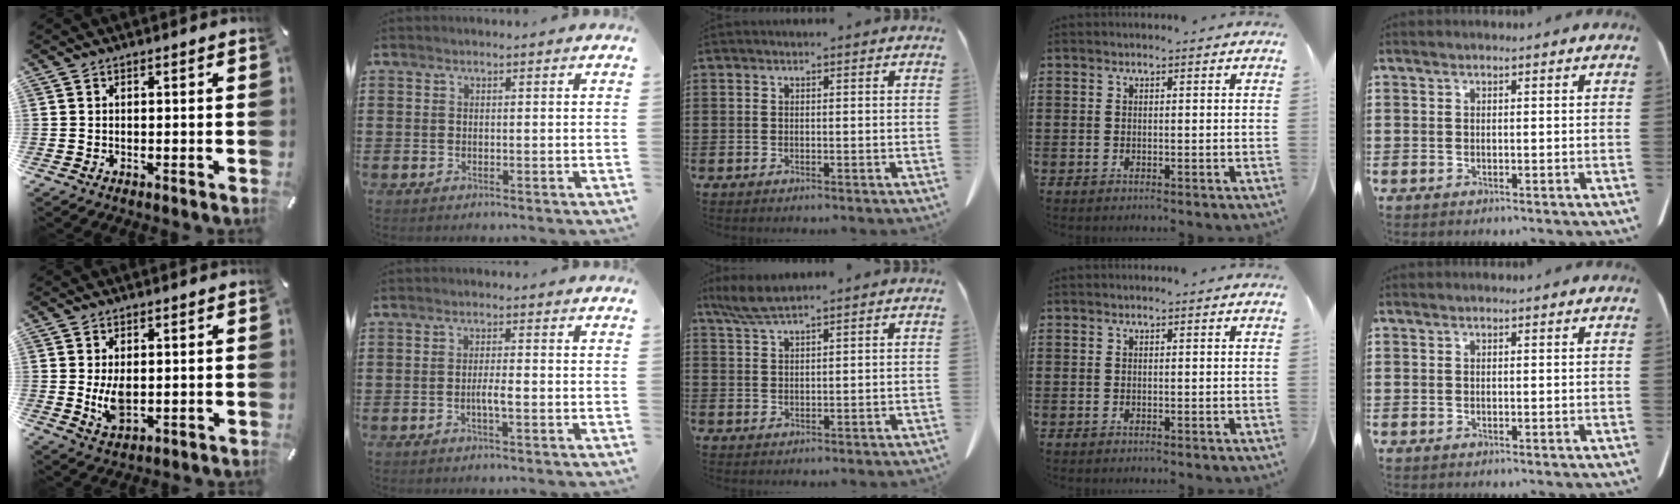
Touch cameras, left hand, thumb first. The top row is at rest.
{"thumb": {"total": 5.3, "force": [0.3, 3.2, 4.2], "torque": [-0.100, -0.006, 0.000]}, "index": {"total": 2.6, "force": [-0.7, 0.4, 2.4], "torque": [-0.050, -0.002, -0.015]}, "middle": {"total": 4.1, "force": [3.3, 0.4, 2.5], "torque": [-0.057, -0.002, 0.061]}}